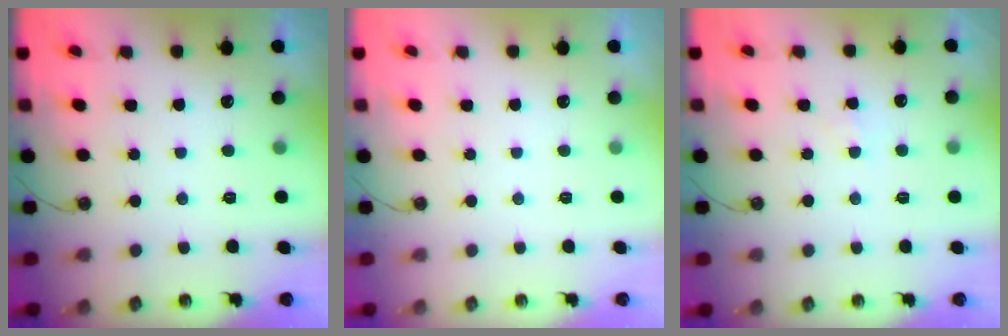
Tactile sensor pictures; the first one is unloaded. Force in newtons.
{"total": 0.0}
{"total": 3.0, "press": 3.0, "slide": 0.4}